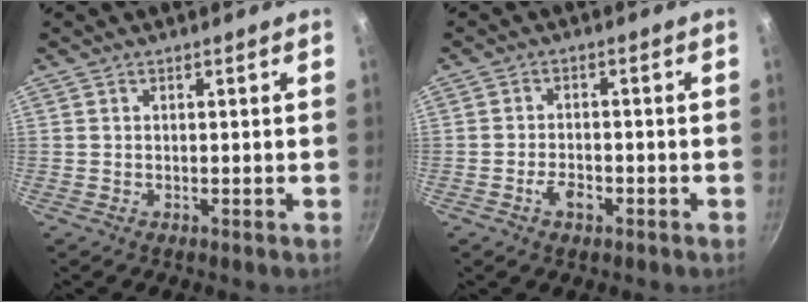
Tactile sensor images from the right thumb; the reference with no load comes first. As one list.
[{"total": 3.5, "force": [-1.8, 1.9, 2.3], "torque": [-0.038, 0.014, -0.033]}]